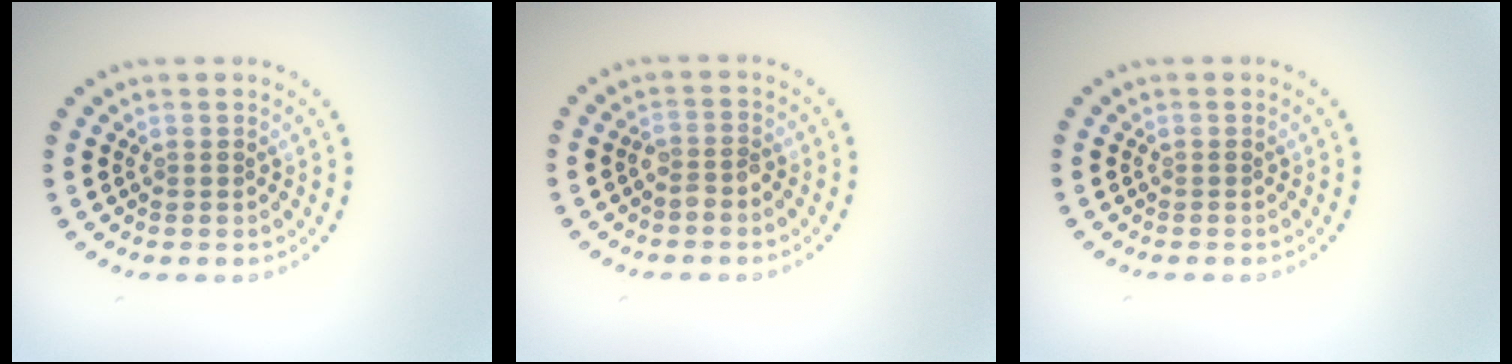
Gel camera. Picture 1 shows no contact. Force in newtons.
{"total": 1.4, "press": 1.3, "slide": 0.7}
{"total": 0.0}